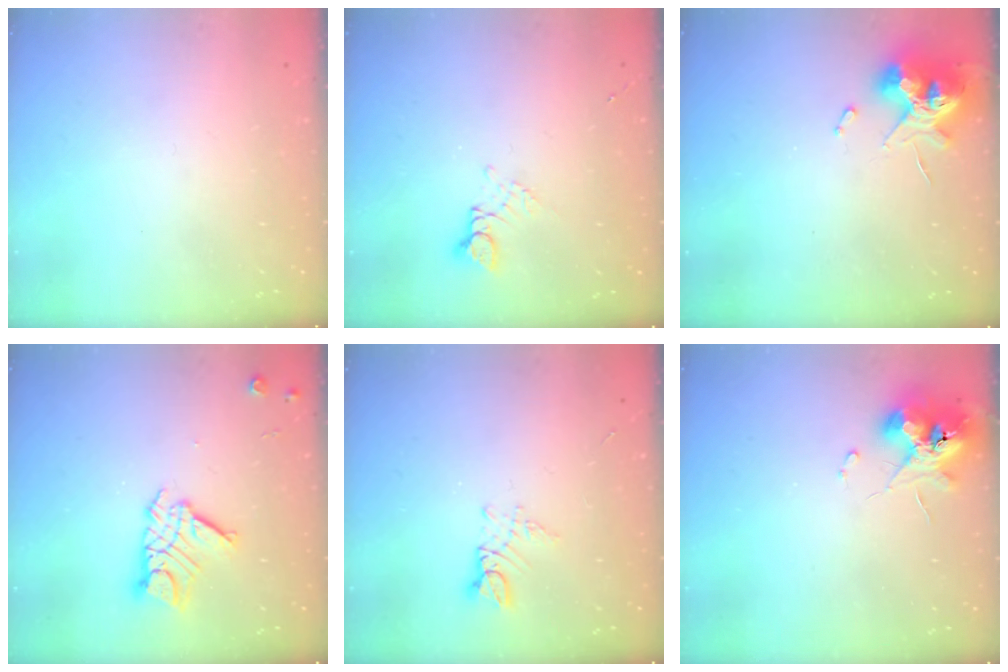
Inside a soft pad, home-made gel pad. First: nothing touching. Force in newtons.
{"total": 2.8, "press": 2.8, "slide": 0.3}
{"total": 13.0, "press": 12.9, "slide": 1.4}
{"total": 12.1, "press": 12.1, "slide": 1.1}
{"total": 2.7, "press": 2.7, "slide": 0.3}
{"total": 11.3, "press": 11.2, "slide": 0.9}